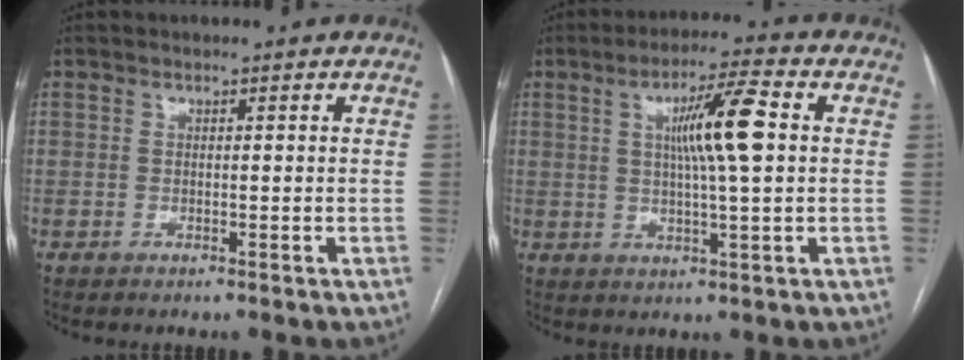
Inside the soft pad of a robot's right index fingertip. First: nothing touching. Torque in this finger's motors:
{"motor_torque": [1.02, 0.01, 0.39, 0.15]}